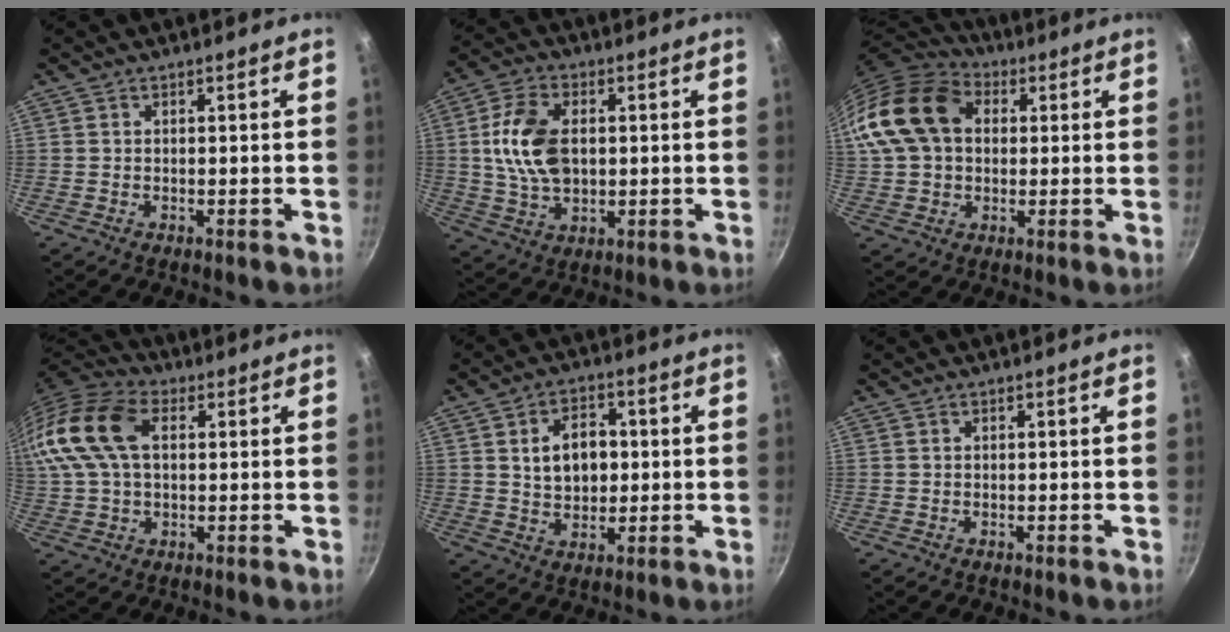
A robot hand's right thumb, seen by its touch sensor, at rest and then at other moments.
{"total": 12.5, "force": [1.4, 8.0, 9.5], "torque": [-0.166, 0.004, 0.025]}
{"total": 17.0, "force": [3.4, 12.6, 10.9], "torque": [-0.196, 0.028, 0.050]}
{"total": 18.4, "force": [4.3, 11.5, 13.7], "torque": [-0.287, 0.027, 0.066]}
{"total": 9.2, "force": [1.2, 6.5, 6.3], "torque": [-0.078, 0.004, 0.022]}
{"total": 0.0}